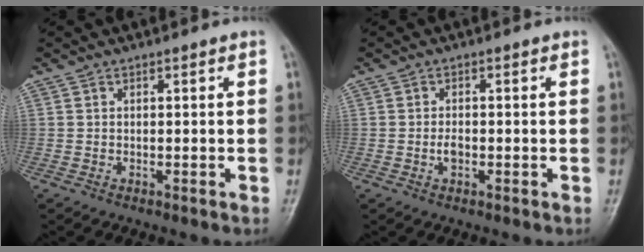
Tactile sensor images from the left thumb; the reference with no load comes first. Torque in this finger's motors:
{"motor_torque": [0.18, 0.24, 0.50, 0.11, 0.00]}